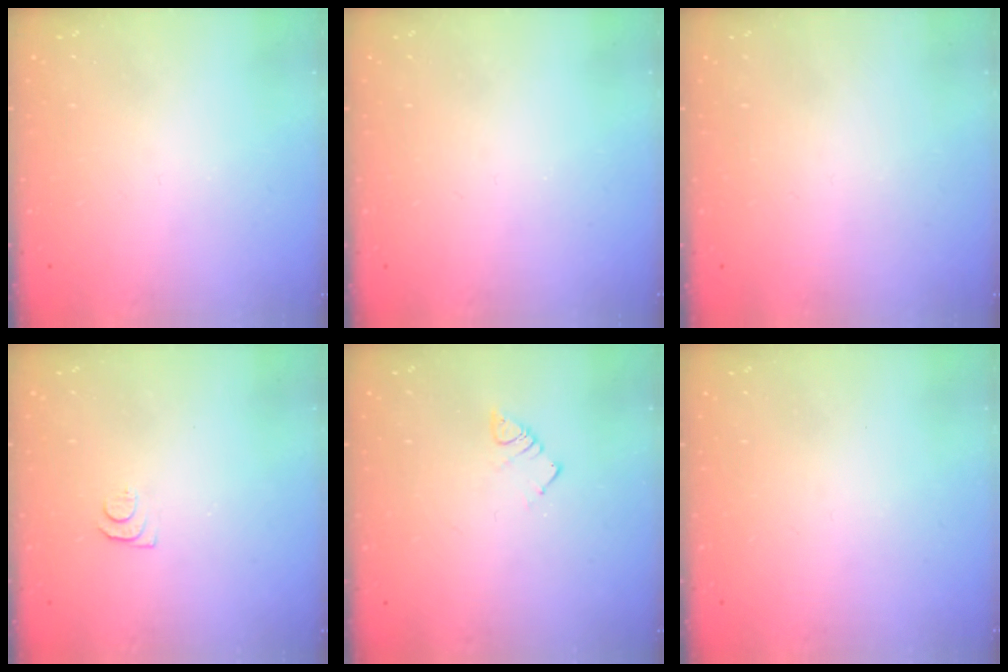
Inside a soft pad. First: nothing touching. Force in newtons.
{"total": 0.0}
{"total": 1.8, "press": 1.8, "slide": 0.1}
{"total": 4.4, "press": 4.4, "slide": 0.6}
{"total": 2.9, "press": 2.9, "slide": 0.5}
{"total": 0.0}